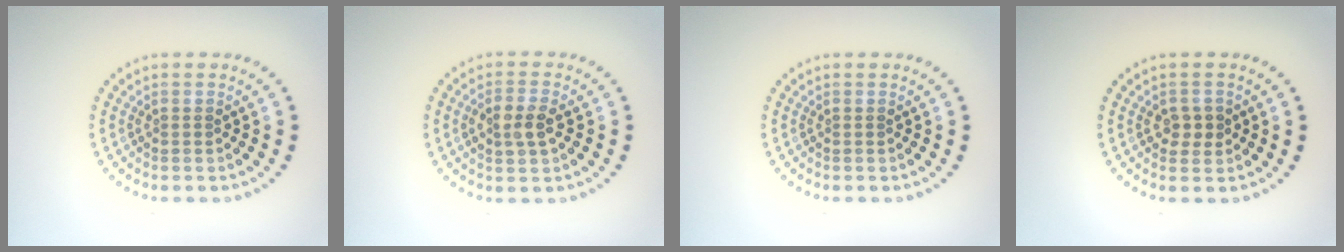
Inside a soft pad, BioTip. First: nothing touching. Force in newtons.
{"total": 2.5, "press": 2.4, "slide": 0.6}
{"total": 0.0}
{"total": 1.9, "press": 1.8, "slide": 0.3}